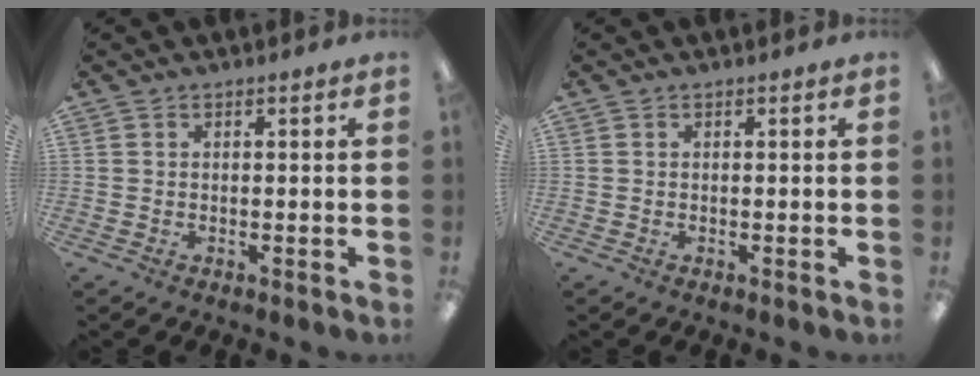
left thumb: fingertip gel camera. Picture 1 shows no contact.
{"total": 0.0}